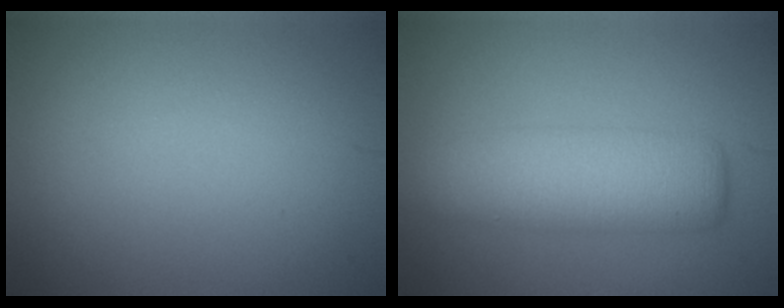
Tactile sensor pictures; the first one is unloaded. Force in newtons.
{"total": 6.7, "press": 6.7, "slide": 0.2}